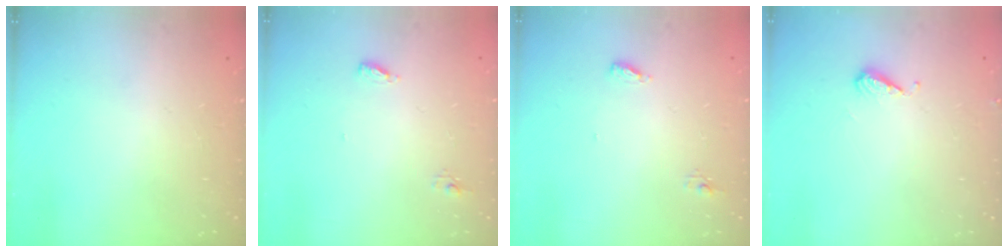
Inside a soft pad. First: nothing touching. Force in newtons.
{"total": 4.7, "press": 4.5, "slide": 1.1}
{"total": 4.7, "press": 4.5, "slide": 1.1}
{"total": 6.2, "press": 6.2, "slide": 0.8}